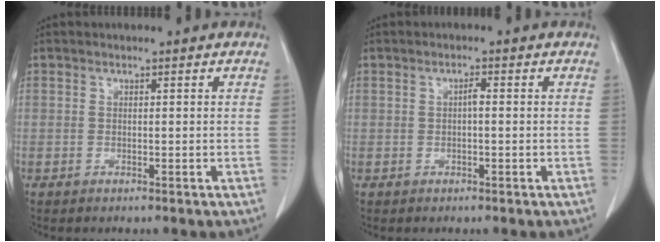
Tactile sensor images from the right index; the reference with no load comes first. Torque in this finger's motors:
{"motor_torque": [0.21, -0.16, 0.01, 0.03]}